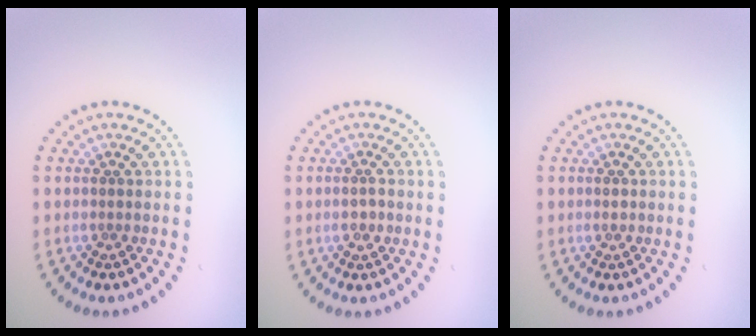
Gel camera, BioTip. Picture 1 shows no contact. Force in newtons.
{"total": 1.3, "press": 1.3, "slide": 0.4}
{"total": 0.9, "press": 0.9, "slide": 0.0}